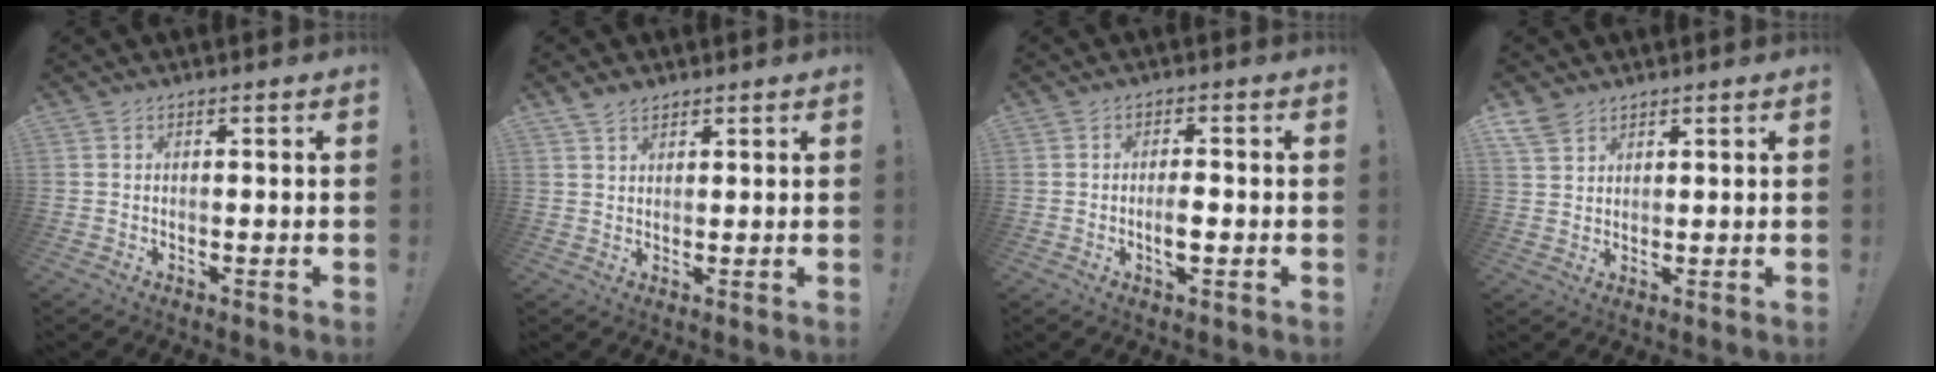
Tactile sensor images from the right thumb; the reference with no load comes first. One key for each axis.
{"total": 3.1, "fx": 2.4, "fy": 1.7, "fz": 1.1, "tx": -0.016, "ty": -0.012, "tz": 0.044}
{"total": 3.3, "fx": -1.0, "fy": 1.8, "fz": 2.7, "tx": -0.029, "ty": 0.001, "tz": -0.018}
{"total": 5.1, "fx": 3.9, "fy": 2.8, "fz": 1.7, "tx": -0.035, "ty": -0.017, "tz": 0.077}